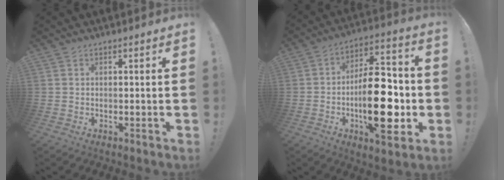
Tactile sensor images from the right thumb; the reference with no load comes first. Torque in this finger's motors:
{"motor_torque": [2.04, 2.97, 1.54, -1.23, 0.46]}